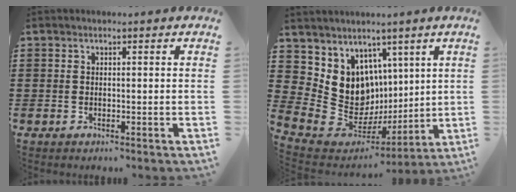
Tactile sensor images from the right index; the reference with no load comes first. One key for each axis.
{"total": 10.4, "fx": 1.7, "fy": 9.7, "fz": 3.5, "tx": -0.119, "ty": -0.032, "tz": 0.045}